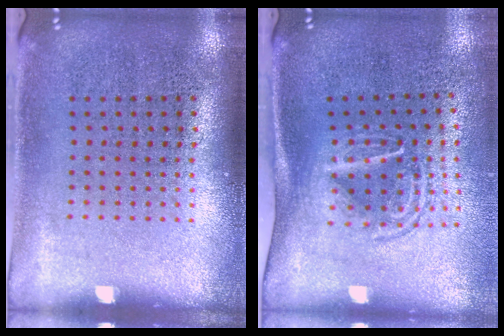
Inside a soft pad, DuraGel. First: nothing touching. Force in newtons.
{"total": 1.6, "press": 1.2, "slide": 1.1}